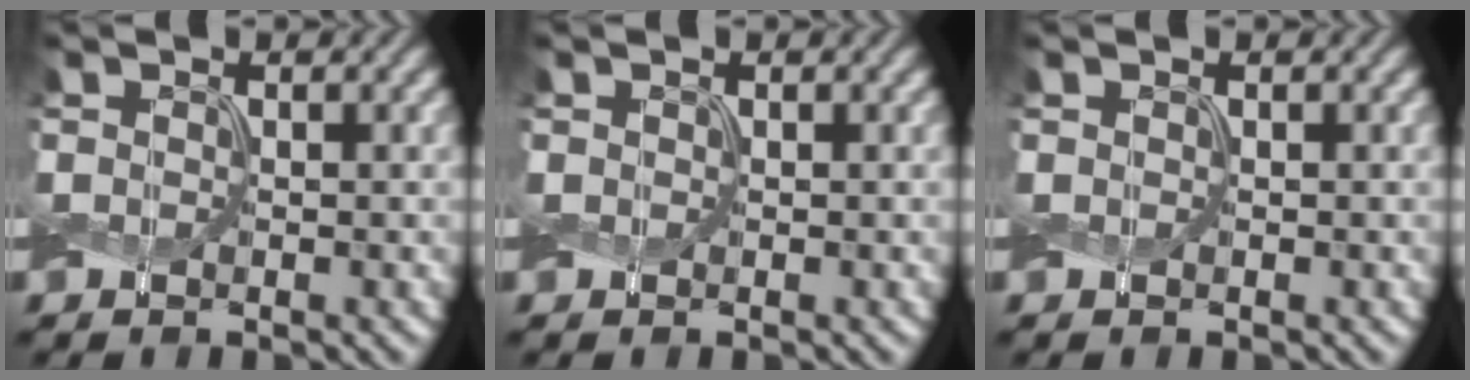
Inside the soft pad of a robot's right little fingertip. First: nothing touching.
{"total": 0.0}
{"total": 0.0}